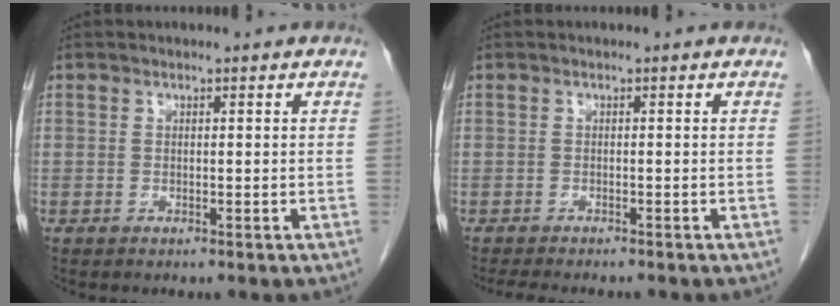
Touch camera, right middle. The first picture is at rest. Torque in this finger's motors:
{"motor_torque": [0.11, -0.07, 0.01, 0.01]}